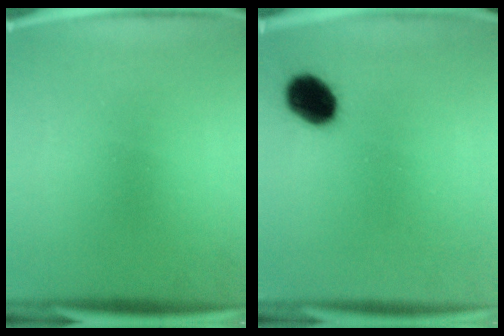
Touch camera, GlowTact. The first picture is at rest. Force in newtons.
{"total": 8.8}